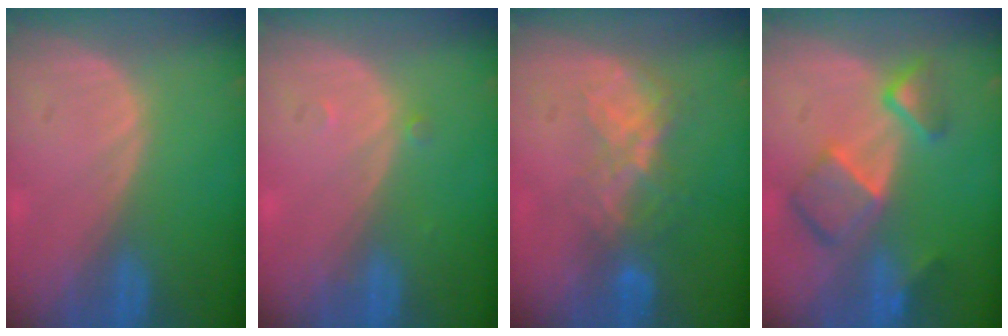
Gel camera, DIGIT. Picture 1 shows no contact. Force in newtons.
{"total": 0.7, "press": 0.7, "slide": 0.1}
{"total": 6.5, "press": 5.6, "slide": 3.2}
{"total": 7.9, "press": 6.9, "slide": 3.9}